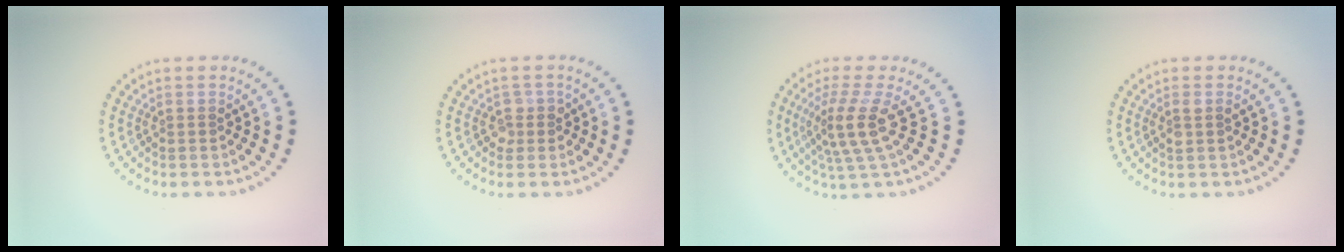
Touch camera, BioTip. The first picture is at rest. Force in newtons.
{"total": 1.4, "press": 1.3, "slide": 0.6}
{"total": 4.1, "press": 3.2, "slide": 2.6}
{"total": 1.2, "press": 1.1, "slide": 0.5}